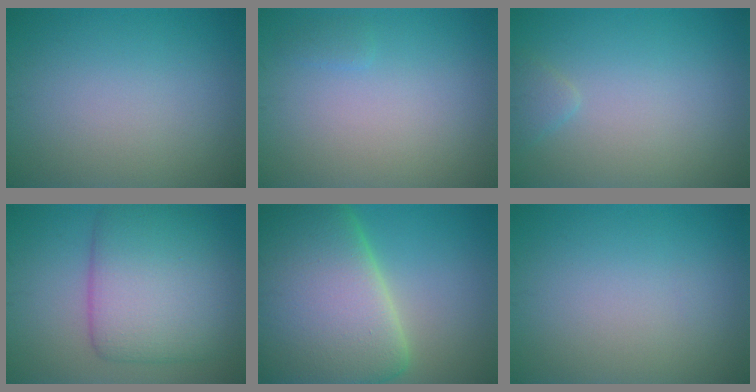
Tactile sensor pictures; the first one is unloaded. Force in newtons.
{"total": 0.6, "press": 0.6, "slide": 0.1}
{"total": 1.0, "press": 1.0, "slide": 0.1}
{"total": 9.0, "press": 9.0, "slide": 0.4}
{"total": 18.5, "press": 18.5, "slide": 1.0}
{"total": 0.0}